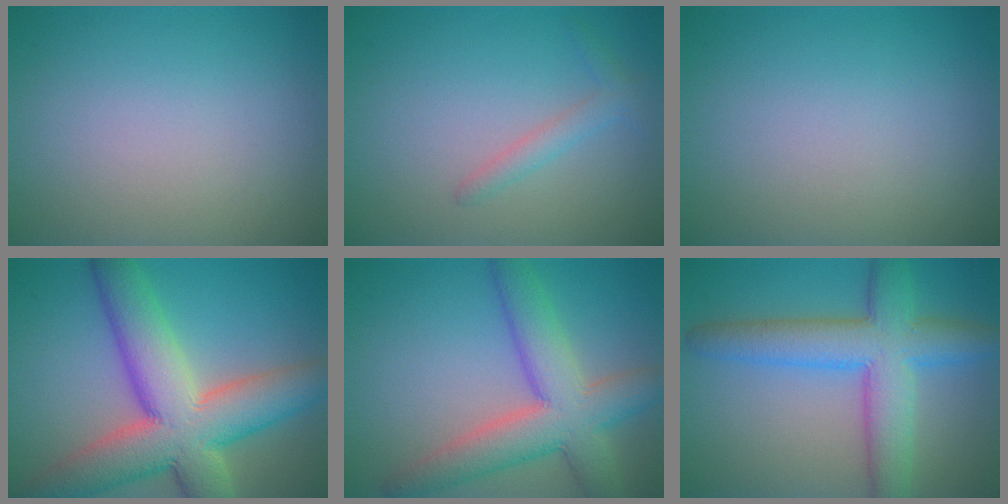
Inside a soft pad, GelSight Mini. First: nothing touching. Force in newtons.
{"total": 1.5, "press": 1.5, "slide": 0.1}
{"total": 0.0}
{"total": 11.9, "press": 11.9, "slide": 0.8}
{"total": 7.5, "press": 7.5, "slide": 0.4}
{"total": 7.6, "press": 7.6, "slide": 0.3}